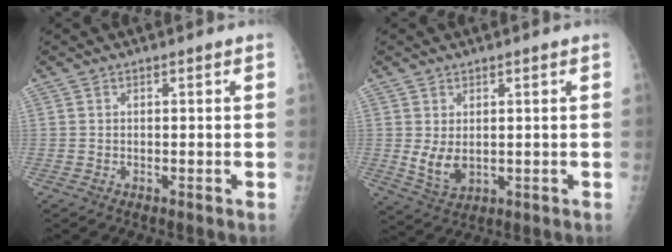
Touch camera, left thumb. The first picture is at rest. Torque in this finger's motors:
{"motor_torque": [0.94, 0.91, 0.50, -0.20, 0.02]}